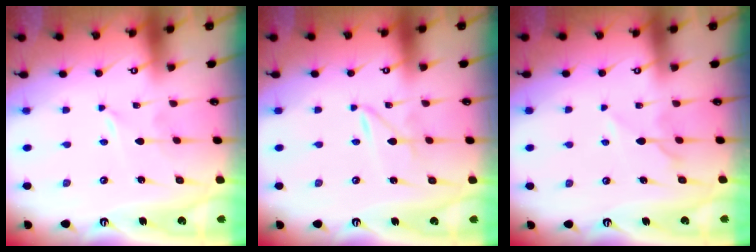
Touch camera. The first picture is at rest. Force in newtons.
{"total": 2.3, "press": 2.3, "slide": 0.2}
{"total": 6.2, "press": 6.2, "slide": 0.7}